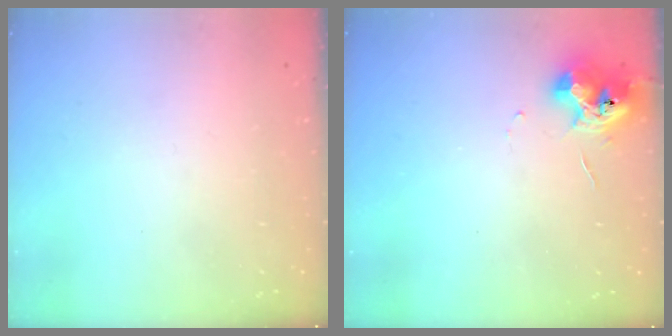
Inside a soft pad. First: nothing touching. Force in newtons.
{"total": 10.4, "press": 10.3, "slide": 0.7}